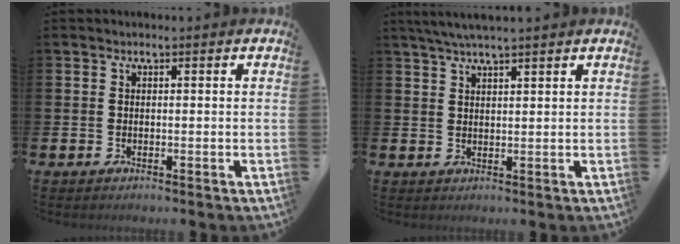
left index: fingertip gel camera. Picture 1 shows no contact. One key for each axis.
{"total": 3.5, "fx": 3.0, "fy": 0.0, "fz": 1.7, "tx": -0.047, "ty": 0.001, "tz": 0.058}